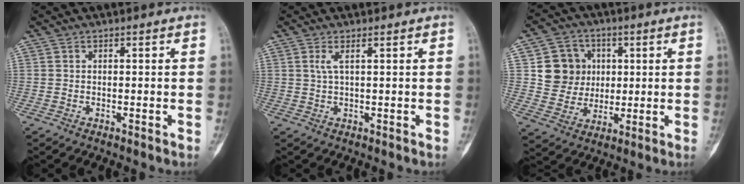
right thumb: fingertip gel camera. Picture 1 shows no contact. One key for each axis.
{"total": 2.0, "fx": 0.8, "fy": 0.3, "fz": 1.9, "tx": -0.043, "ty": 0.000, "tz": 0.021}
{"total": 10.5, "fx": 1.9, "fy": 9.8, "fz": 3.3, "tx": -0.006, "ty": 0.001, "tz": 0.039}